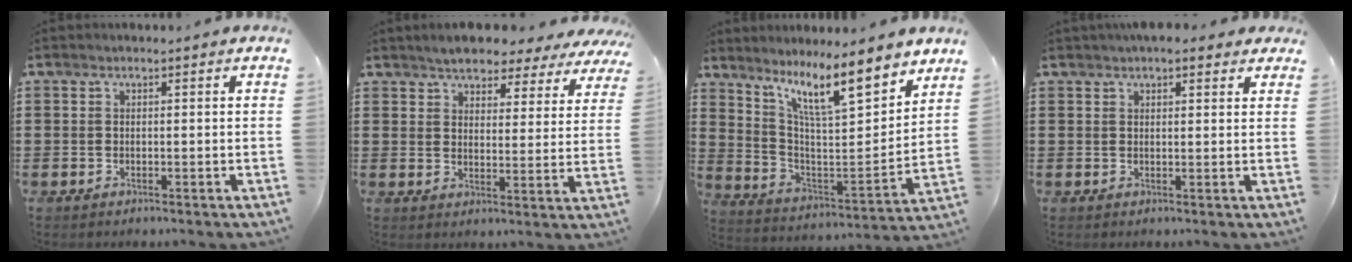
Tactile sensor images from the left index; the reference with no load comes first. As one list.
[{"total": 5.1, "force": [4.9, 1.0, 0.8], "torque": [-0.031, -0.023, 0.084]}, {"total": 12.2, "force": [9.0, 2.0, 7.9], "torque": [-0.150, -0.051, 0.147]}, {"total": 2.8, "force": [2.3, 1.2, 1.0], "torque": [-0.018, 0.003, 0.040]}]